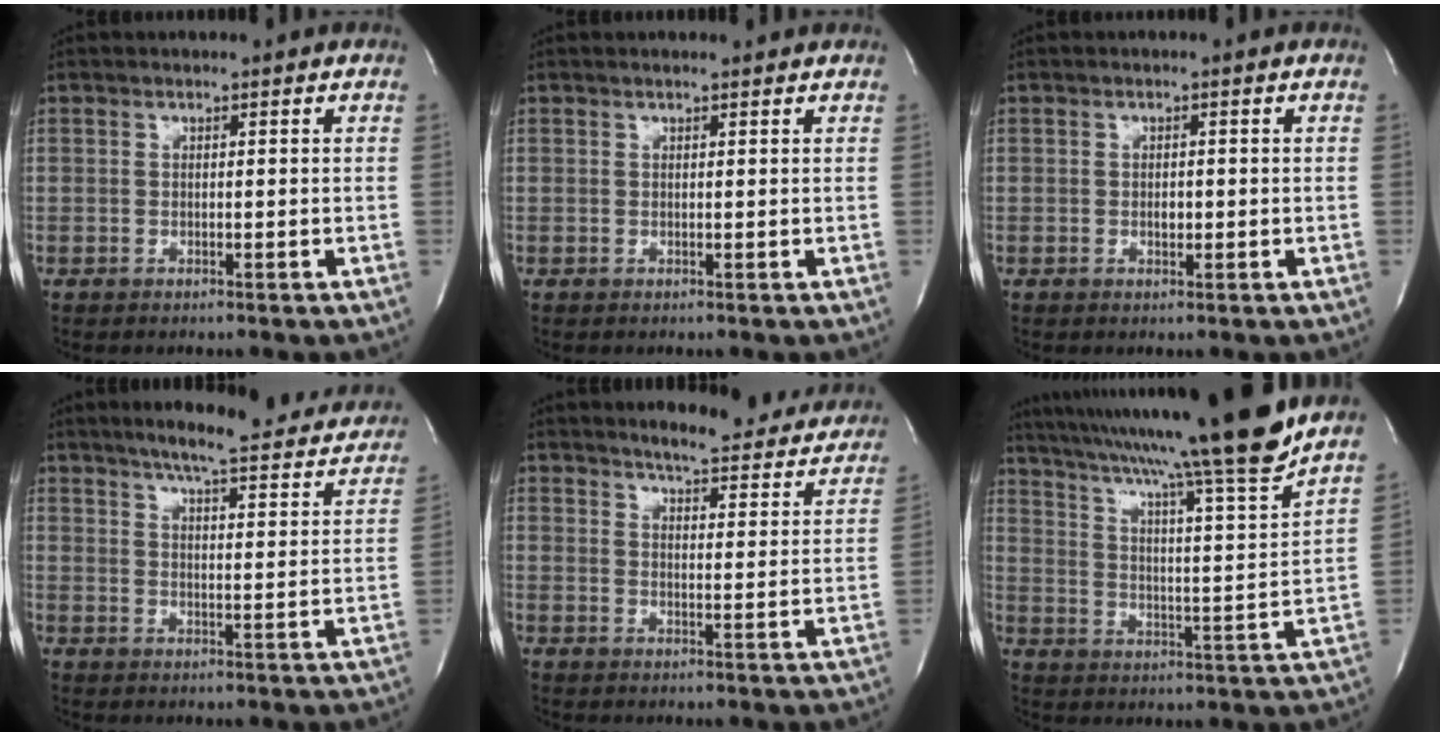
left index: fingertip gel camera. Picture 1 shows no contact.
{"total": 1.8, "force": [1.6, 0.1, 0.6], "torque": [-0.013, 0.010, 0.020]}
{"total": 1.2, "force": [-0.2, 0.7, 0.9], "torque": [-0.018, -0.001, -0.002]}
{"total": 19.5, "force": [17.3, 2.7, 8.4], "torque": [-0.113, -0.021, 0.210]}
{"total": 15.2, "force": [14.2, 2.8, 4.8], "torque": [-0.046, -0.034, 0.158]}
{"total": 22.2, "force": [18.6, -1.6, 12.0], "torque": [-0.204, -0.031, 0.271]}